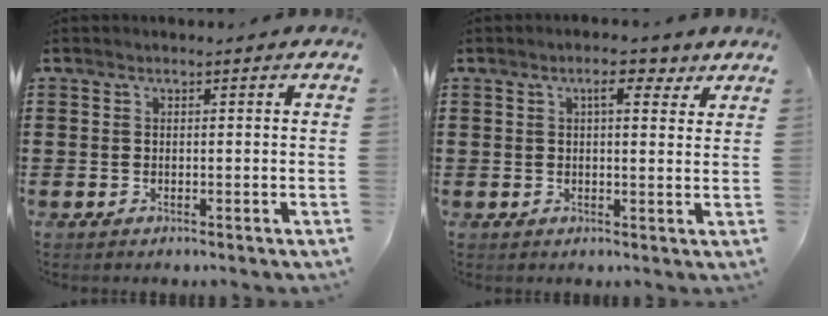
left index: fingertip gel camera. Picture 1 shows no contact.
{"total": 4.4, "force": [2.6, 1.3, 3.2], "torque": [-0.053, 0.004, 0.041]}